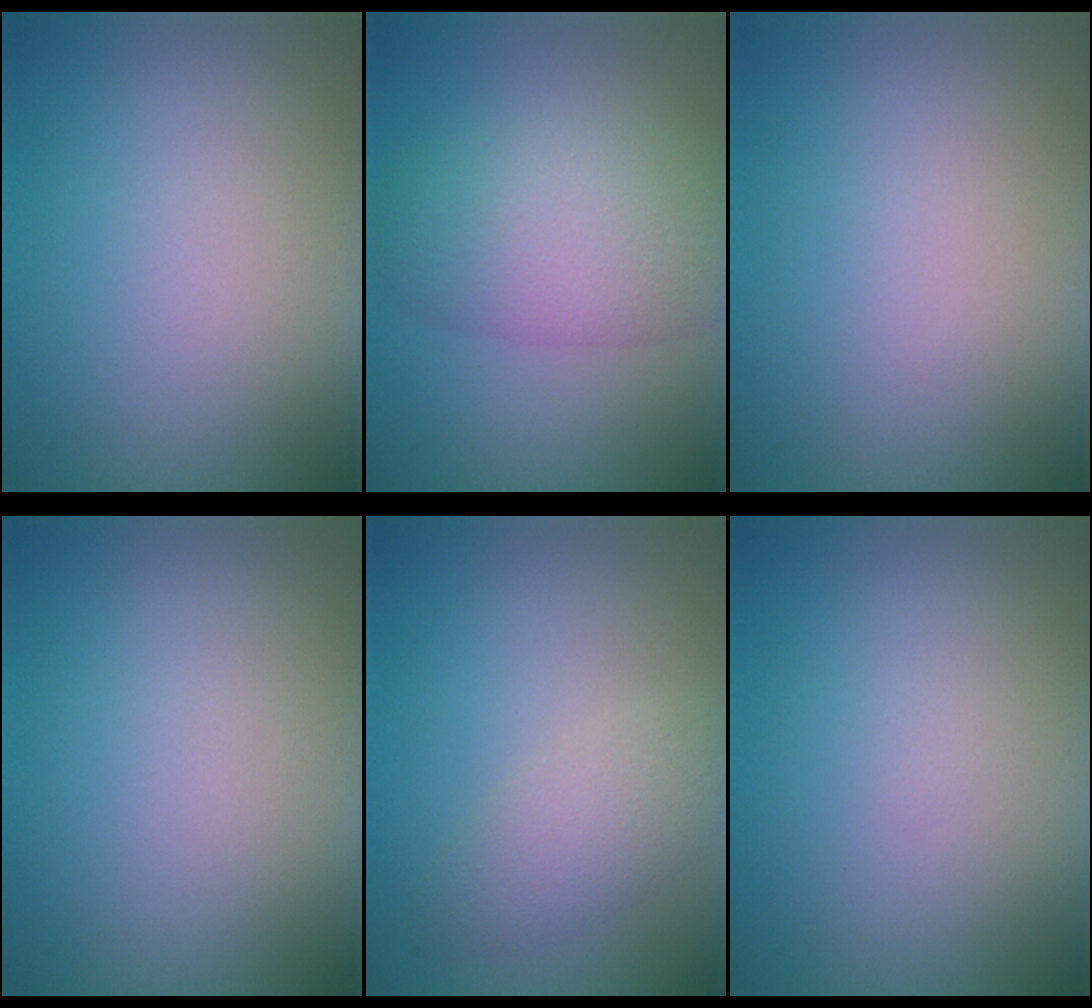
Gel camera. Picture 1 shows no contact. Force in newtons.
{"total": 6.6, "press": 6.6, "slide": 0.4}
{"total": 0.0}
{"total": 0.0}
{"total": 2.9, "press": 2.9, "slide": 0.1}
{"total": 0.0}